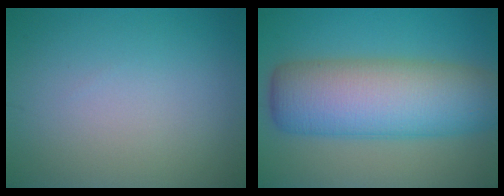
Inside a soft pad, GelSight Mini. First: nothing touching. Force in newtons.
{"total": 10.9, "press": 10.9, "slide": 0.5}